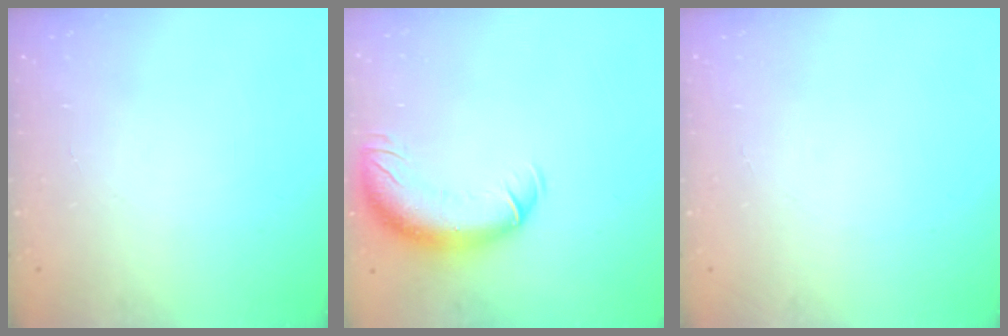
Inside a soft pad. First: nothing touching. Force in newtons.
{"total": 13.5, "press": 13.2, "slide": 2.9}
{"total": 0.0}